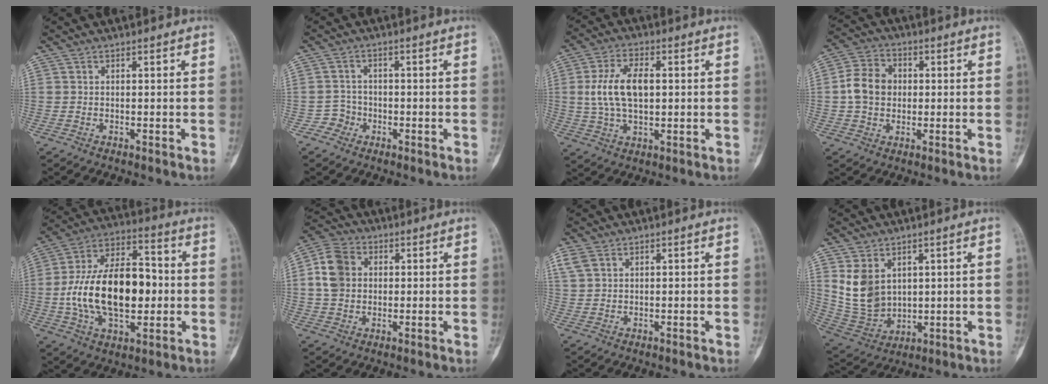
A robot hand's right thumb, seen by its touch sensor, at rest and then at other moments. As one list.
[{"total": 2.8, "force": [-1.4, 2.5, -0.3], "torque": [0.021, 0.012, -0.034]}, {"total": 11.1, "force": [1.2, 5.9, 9.3], "torque": [-0.180, 0.007, 0.024]}, {"total": 8.4, "force": [0.2, 7.0, 4.8], "torque": [-0.071, 0.016, -0.005]}, {"total": 22.4, "force": [-1.4, 12.8, 18.3], "torque": [-0.310, 0.031, -0.019]}, {"total": 9.2, "force": [1.2, 7.5, 5.3], "torque": [-0.089, 0.014, 0.014]}, {"total": 3.3, "force": [1.8, 2.1, 1.7], "torque": [-0.043, 0.006, 0.047]}, {"total": 10.5, "force": [3.4, 7.8, 6.2], "torque": [-0.101, -0.019, 0.096]}]